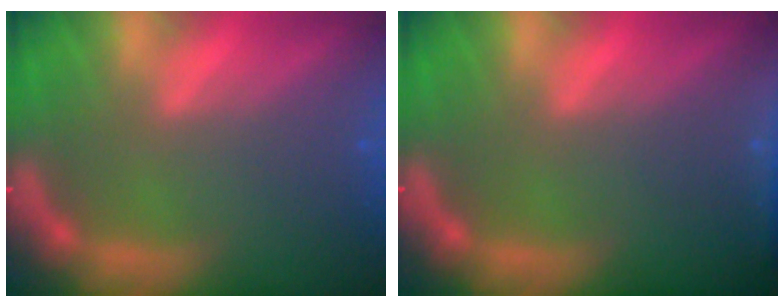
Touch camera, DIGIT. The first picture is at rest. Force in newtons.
{"total": 3.0}